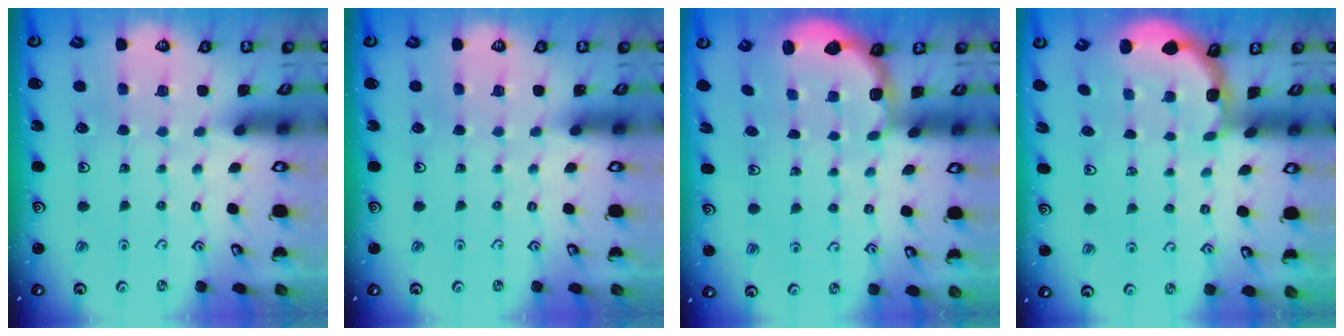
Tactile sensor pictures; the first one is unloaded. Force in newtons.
{"total": 0.0}
{"total": 2.8, "press": 2.1, "slide": 1.9}
{"total": 1.9, "press": 1.8, "slide": 0.4}